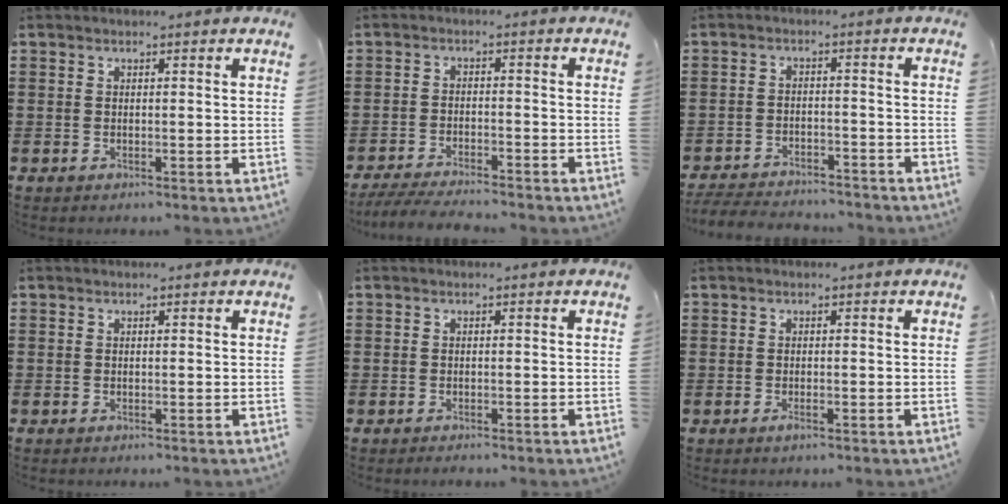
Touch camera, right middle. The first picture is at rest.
{"total": 4.1, "force": [-3.9, 0.1, 1.2], "torque": [-0.036, -0.010, -0.081]}
{"total": 4.0, "force": [-4.0, 0.5, 0.4], "torque": [-0.017, -0.001, -0.084]}
{"total": 0.0}
{"total": 0.6, "force": [-0.6, 0.1, 0.0], "torque": [-0.001, -0.001, -0.013]}
{"total": 0.8, "force": [-0.4, 0.2, 0.7], "torque": [-0.015, -0.004, -0.006]}